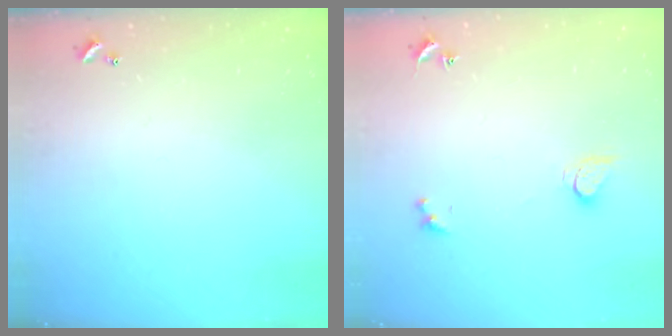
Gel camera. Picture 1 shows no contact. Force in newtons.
{"total": 2.9, "press": 2.9, "slide": 0.5}